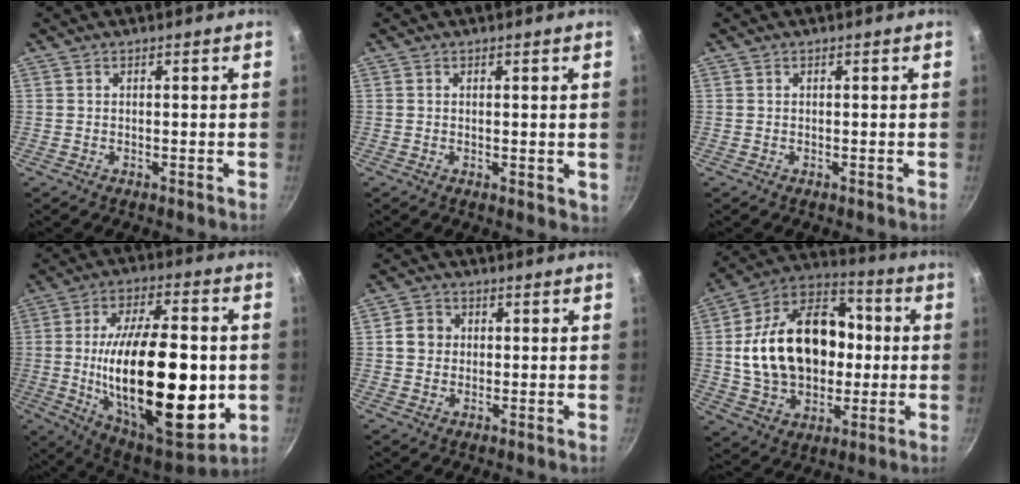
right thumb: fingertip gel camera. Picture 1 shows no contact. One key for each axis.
{"total": 1.8, "fx": 0.4, "fy": 0.9, "fz": 1.5, "tx": -0.017, "ty": -0.004, "tz": 0.004}
{"total": 0.0}
{"total": 31.4, "fx": -2.5, "fy": 14.0, "fz": 28.0, "tx": -0.445, "ty": -0.003, "tz": -0.031}
{"total": 4.3, "fx": 0.3, "fy": 3.9, "fz": 1.6, "tx": -0.007, "ty": 0.008, "tz": -0.003}
{"total": 25.0, "fx": 0.8, "fy": 17.8, "fz": 17.6, "tx": -0.274, "ty": 0.039, "tz": 0.013}